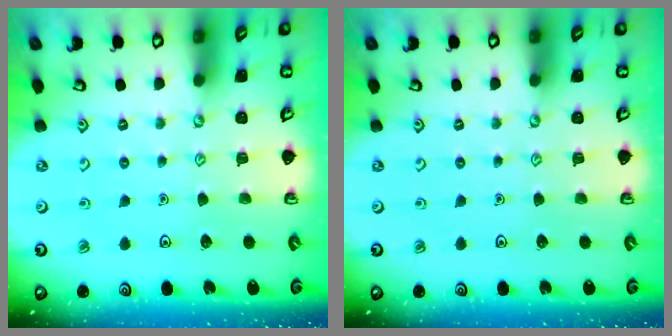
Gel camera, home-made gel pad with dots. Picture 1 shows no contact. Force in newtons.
{"total": 0.0}